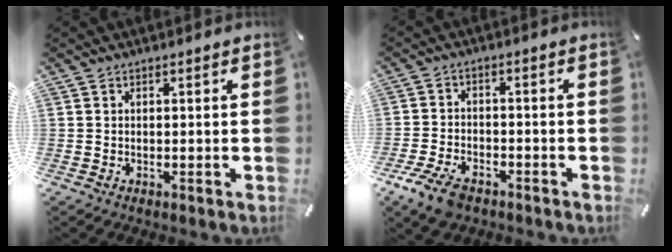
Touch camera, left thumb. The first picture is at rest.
{"total": 7.3, "force": [-4.7, 3.8, 4.2], "torque": [-0.100, 0.014, -0.089]}